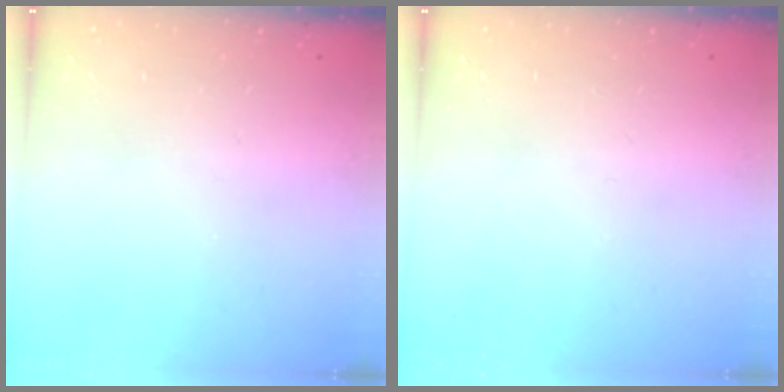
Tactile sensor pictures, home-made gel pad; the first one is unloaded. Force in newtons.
{"total": 0.0}